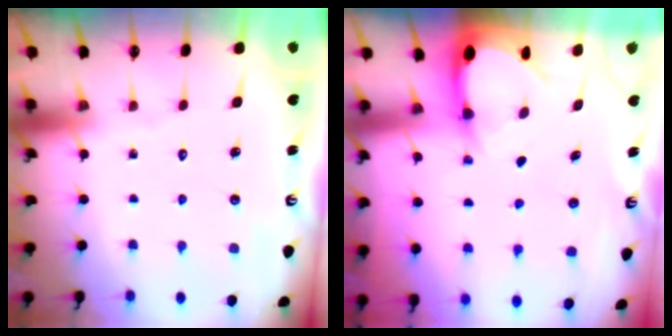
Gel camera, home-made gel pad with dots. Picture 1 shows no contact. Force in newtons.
{"total": 3.1, "press": 3.1, "slide": 0.2}